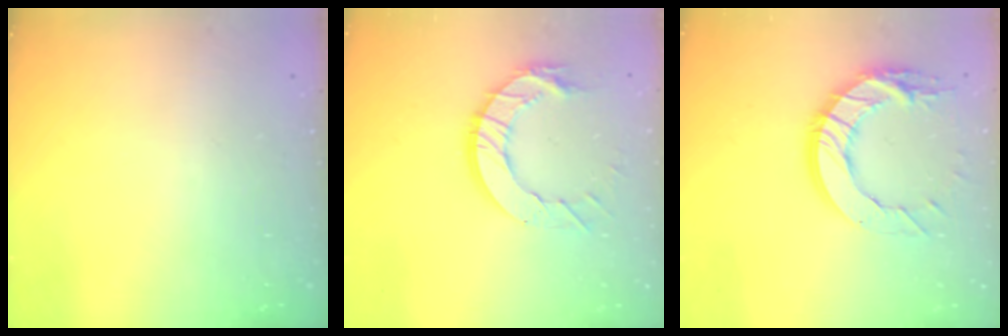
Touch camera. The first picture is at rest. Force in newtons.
{"total": 11.5, "press": 11.4, "slide": 1.2}
{"total": 15.4, "press": 15.3, "slide": 1.5}